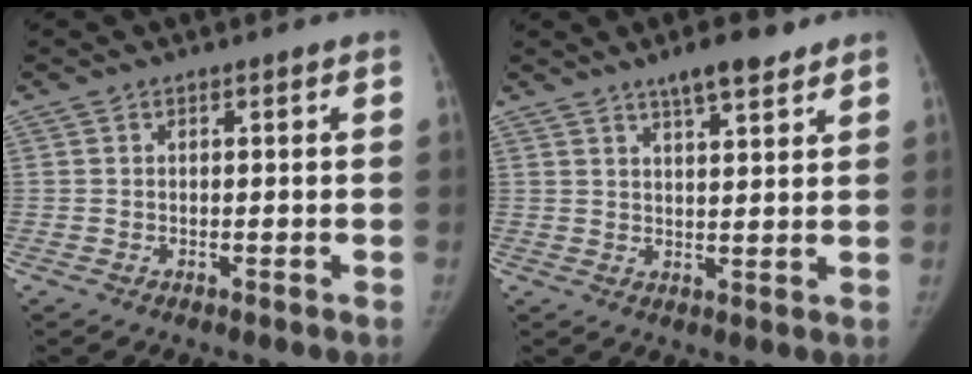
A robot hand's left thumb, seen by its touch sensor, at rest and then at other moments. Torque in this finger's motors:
{"motor_torque": [-0.09, 0.07, -0.03, 0.10, 0.01]}